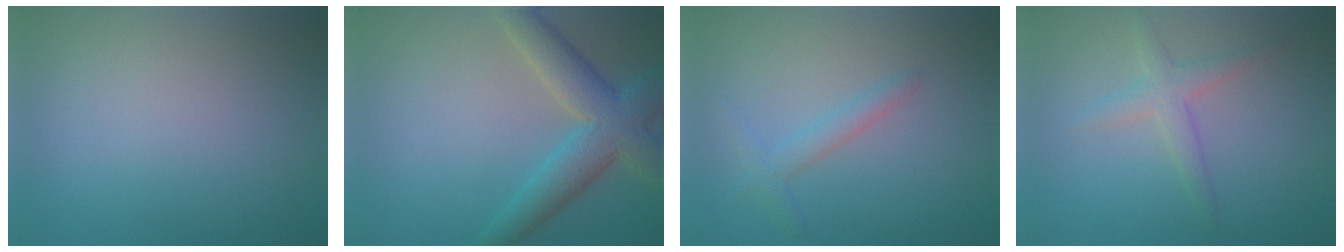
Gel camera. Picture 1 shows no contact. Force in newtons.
{"total": 6.0, "press": 6.0, "slide": 0.3}
{"total": 1.7, "press": 1.7, "slide": 0.1}
{"total": 2.2, "press": 2.2, "slide": 0.1}